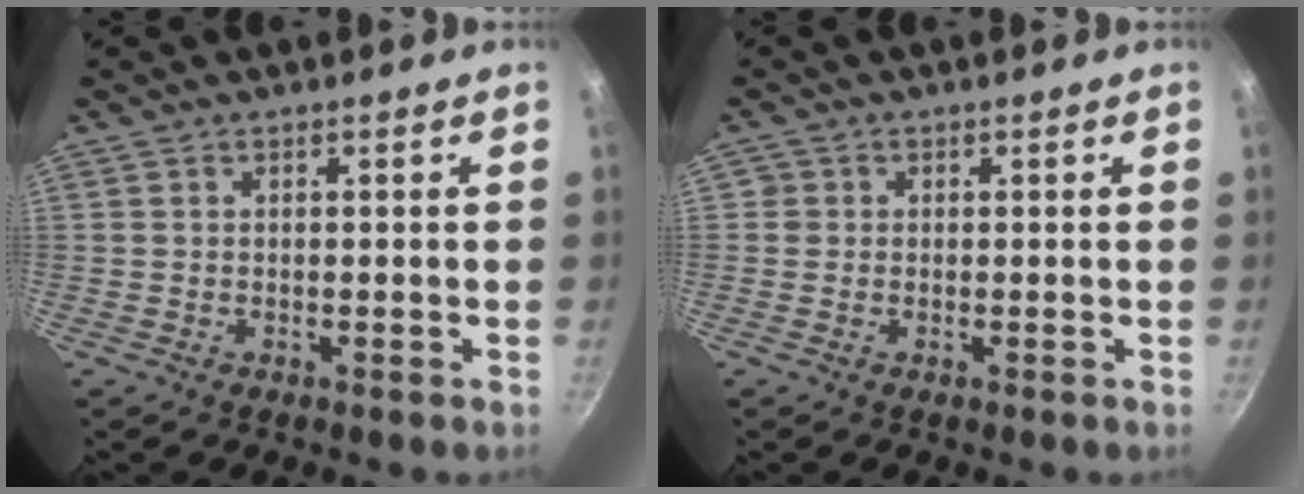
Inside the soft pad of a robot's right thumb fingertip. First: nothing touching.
{"total": 1.3, "force": [0.0, 1.3, 0.2], "torque": [0.006, 0.004, -0.003]}